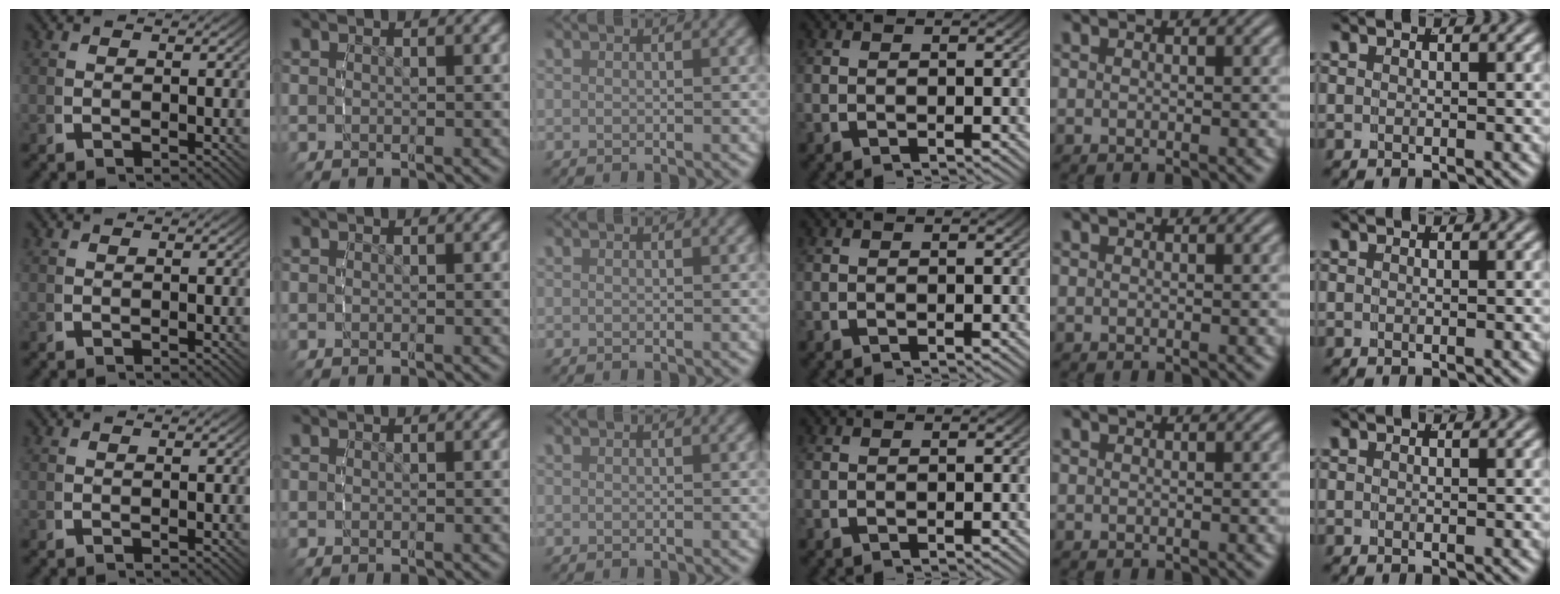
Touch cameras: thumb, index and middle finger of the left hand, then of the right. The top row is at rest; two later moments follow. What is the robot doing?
{"motion": "reach", "object": "router"}